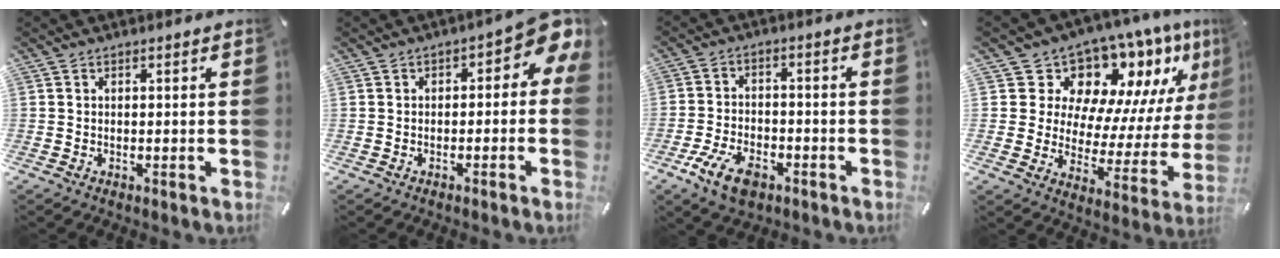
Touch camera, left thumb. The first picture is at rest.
{"total": 5.9, "force": [0.7, 3.4, 4.8], "torque": [-0.060, -0.008, 0.006]}
{"total": 8.8, "force": [-4.6, 5.1, 5.5], "torque": [-0.119, 0.014, -0.083]}
{"total": 13.6, "force": [11.0, 7.2, 3.6], "torque": [-0.055, -0.119, 0.186]}